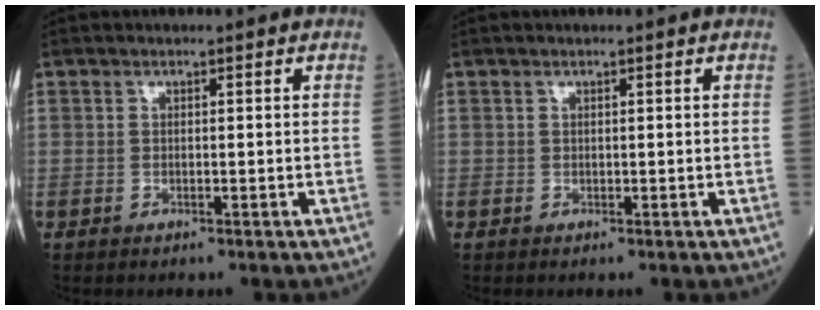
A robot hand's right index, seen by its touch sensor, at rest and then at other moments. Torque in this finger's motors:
{"motor_torque": [0.00, 0.00, 0.00, 0.00]}